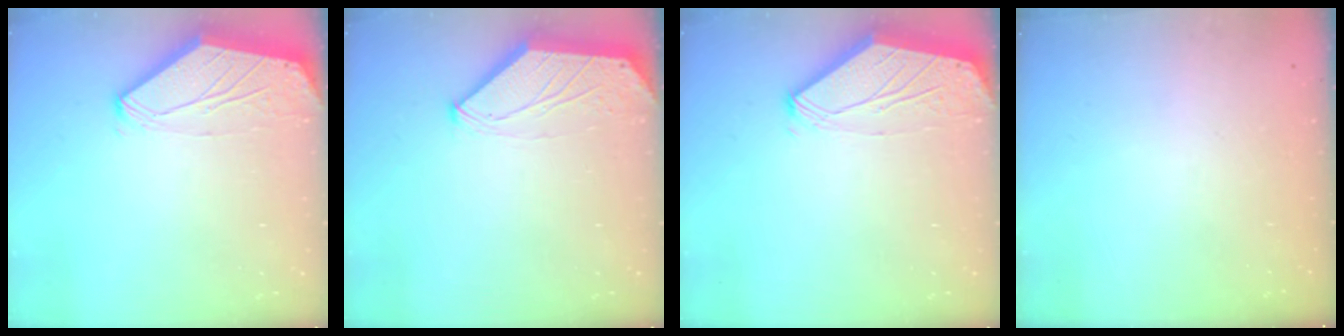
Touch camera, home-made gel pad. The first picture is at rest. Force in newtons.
{"total": 0.0}
{"total": 0.0}
{"total": 0.0}